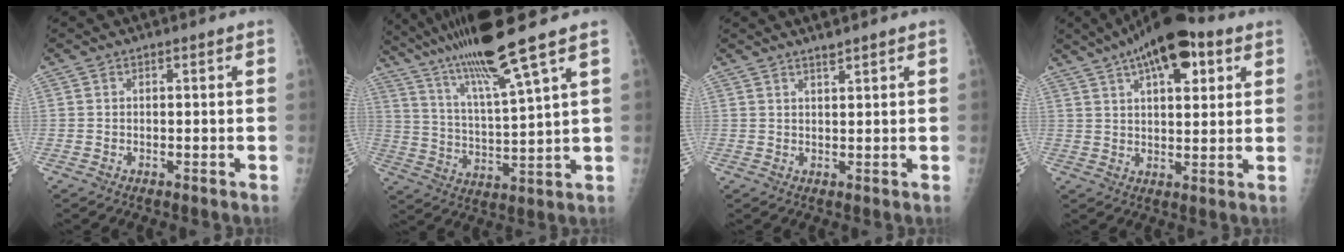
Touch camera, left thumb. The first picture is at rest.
{"total": 15.9, "force": [11.0, -0.5, 11.5], "torque": [-0.203, -0.042, 0.200]}
{"total": 2.0, "force": [1.7, 0.1, 1.1], "torque": [-0.017, -0.008, 0.031]}
{"total": 14.5, "force": [7.4, 5.9, 11.0], "torque": [-0.147, -0.004, 0.112]}